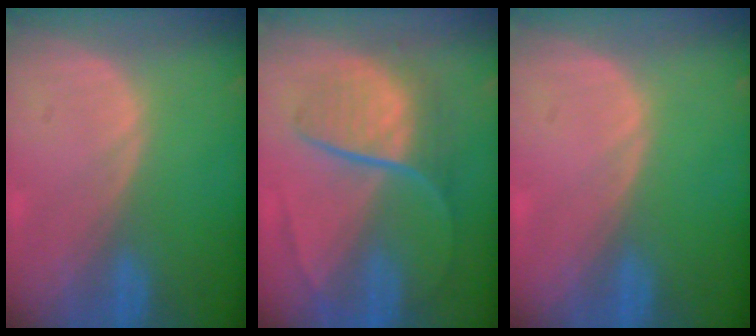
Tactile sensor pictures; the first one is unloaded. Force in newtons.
{"total": 9.0, "press": 7.4, "slide": 5.1}
{"total": 0.0}